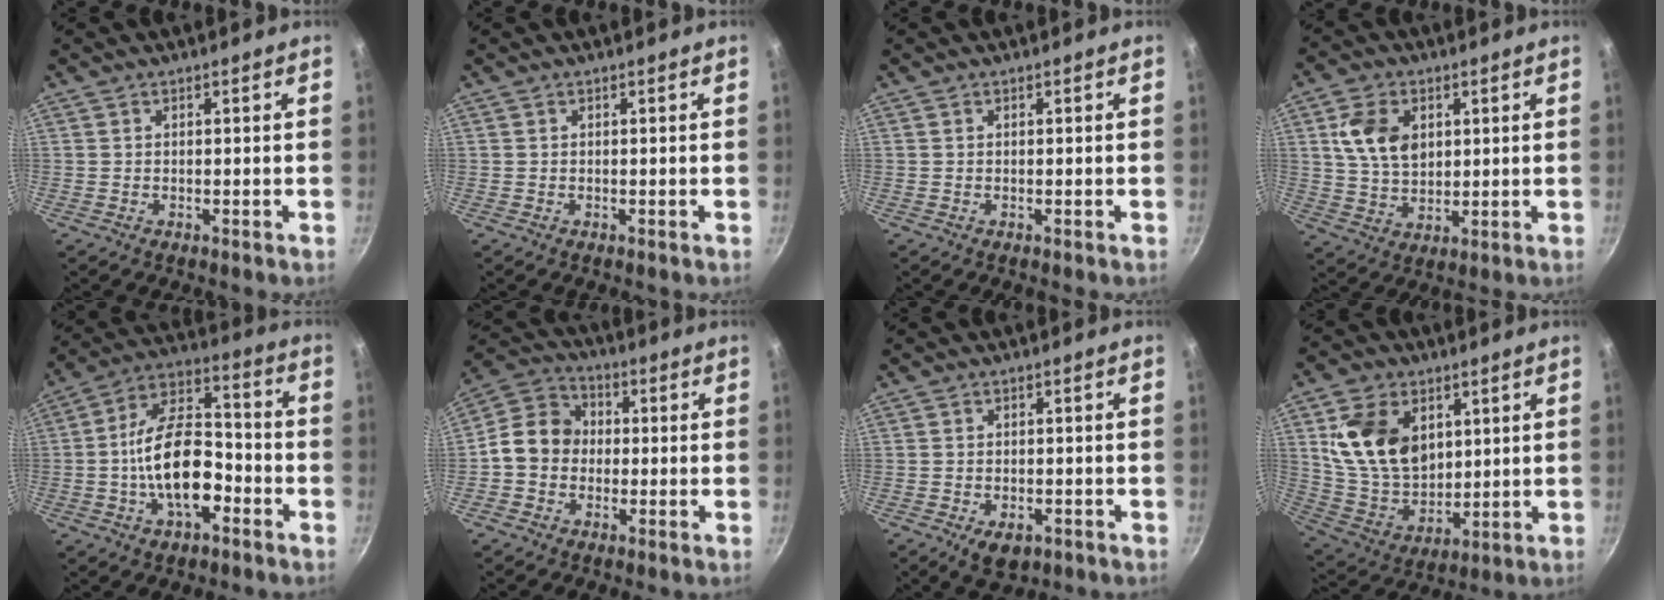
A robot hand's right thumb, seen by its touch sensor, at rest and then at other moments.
{"total": 0.0}
{"total": 0.0}
{"total": 9.8, "force": [2.8, 6.8, 6.4], "torque": [-0.101, -0.010, 0.053]}
{"total": 16.8, "force": [-4.7, 9.0, 13.4], "torque": [-0.207, 0.053, -0.094]}
{"total": 10.0, "force": [-0.9, 8.5, 5.2], "torque": [-0.058, 0.029, -0.041]}
{"total": 5.4, "force": [-2.4, 3.3, 3.5], "torque": [-0.045, 0.007, -0.029]}
{"total": 16.9, "force": [4.9, 11.9, 10.9], "torque": [-0.170, -0.024, 0.103]}